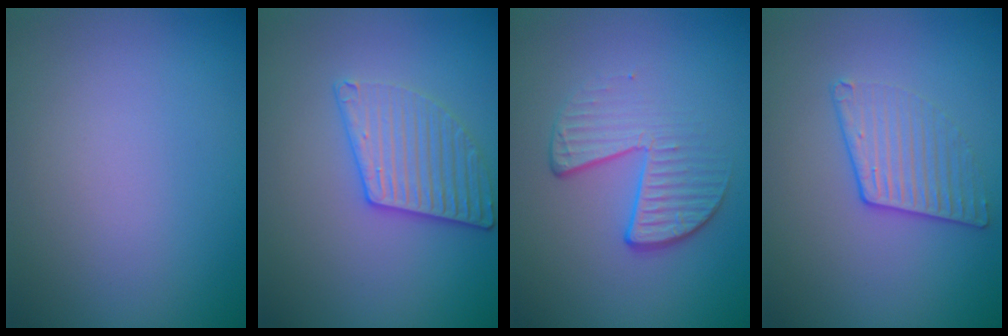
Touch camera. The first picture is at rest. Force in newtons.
{"total": 3.2, "press": 3.2, "slide": 0.6}
{"total": 4.1, "press": 2.7, "slide": 3.1}
{"total": 2.3, "press": 1.9, "slide": 1.3}